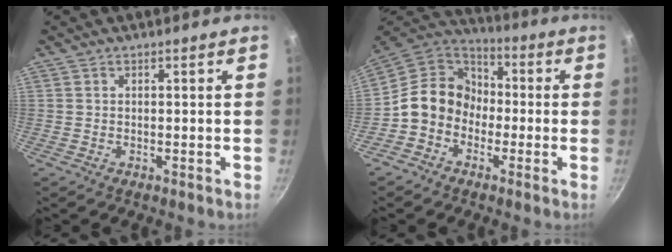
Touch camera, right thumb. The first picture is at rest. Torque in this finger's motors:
{"motor_torque": [-0.04, 1.26, 1.03, -0.85, 0.08]}